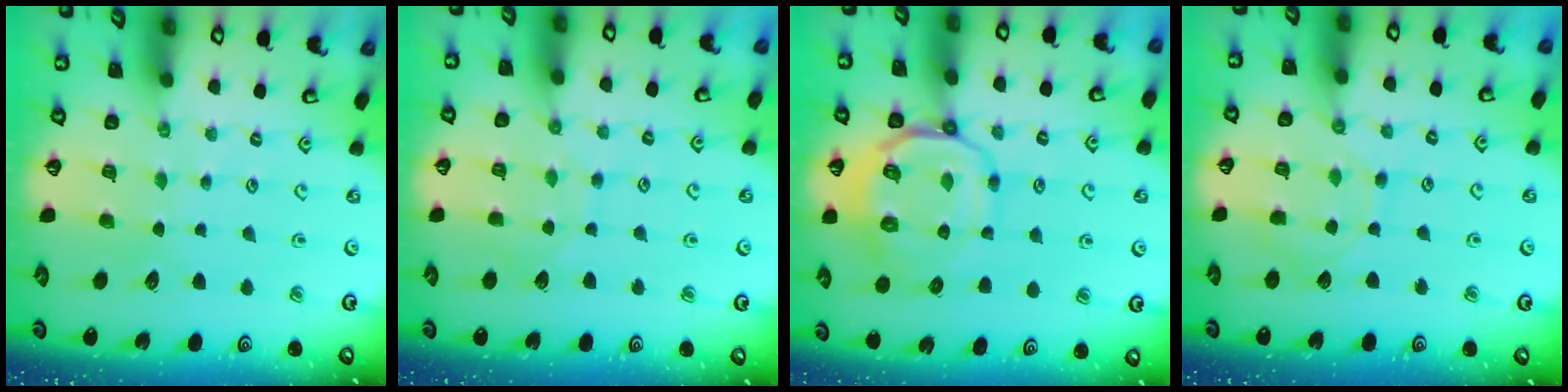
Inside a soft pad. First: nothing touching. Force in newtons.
{"total": 5.4, "press": 5.4, "slide": 0.5}
{"total": 11.9, "press": 11.7, "slide": 2.4}
{"total": 7.9, "press": 7.8, "slide": 0.9}